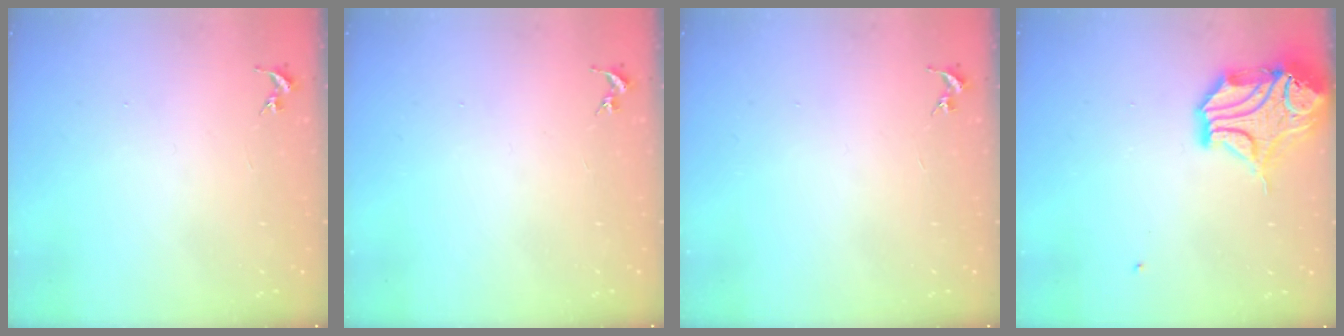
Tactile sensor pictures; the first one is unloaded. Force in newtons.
{"total": 0.0}
{"total": 0.0}
{"total": 16.0, "press": 15.9, "slide": 2.0}